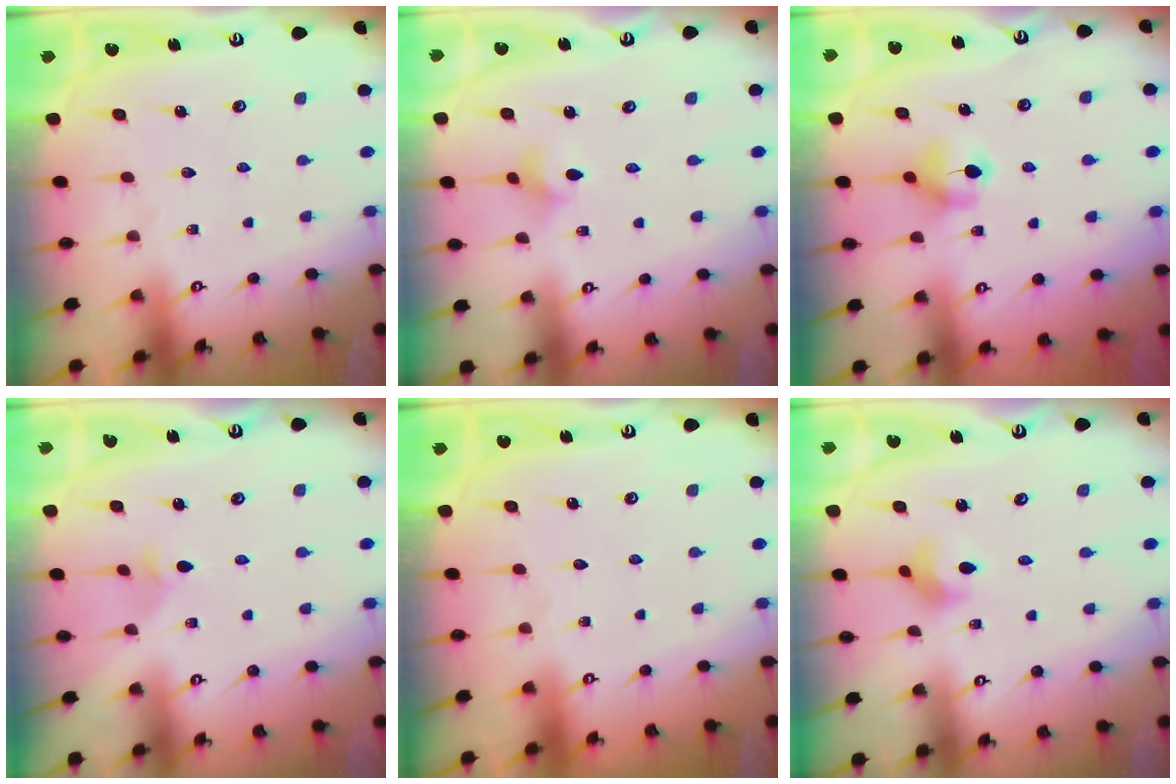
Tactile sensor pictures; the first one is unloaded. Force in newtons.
{"total": 3.6, "press": 3.6, "slide": 0.6}
{"total": 5.9, "press": 5.9, "slide": 0.5}
{"total": 3.1, "press": 3.0, "slide": 0.6}
{"total": 0.0}
{"total": 3.8, "press": 3.8, "slide": 0.6}